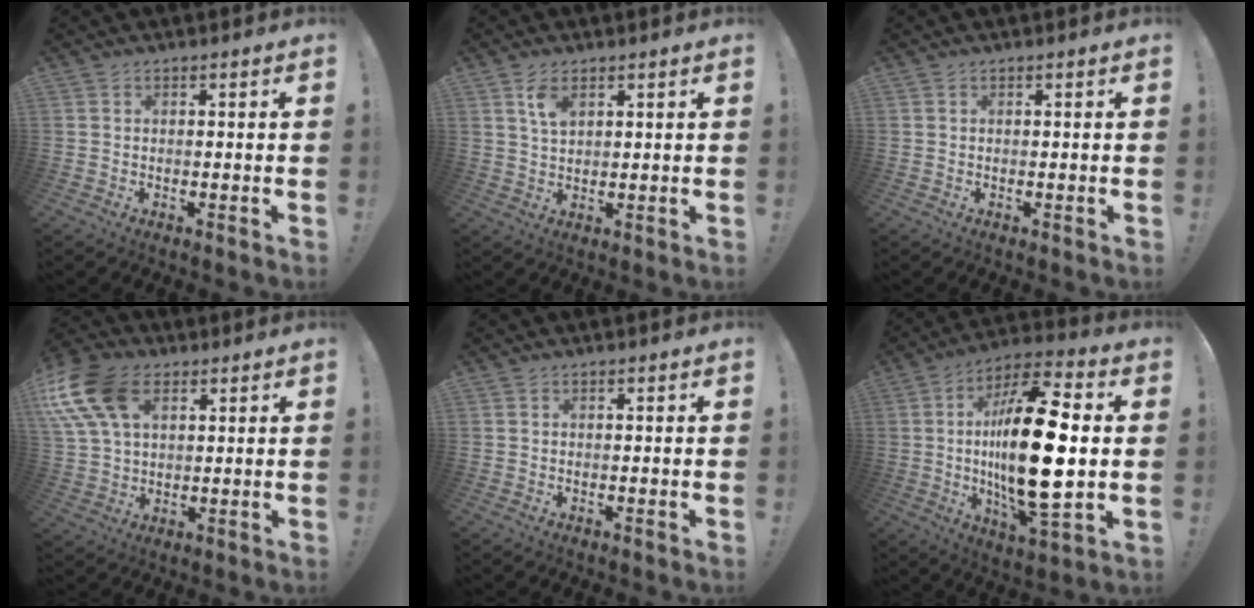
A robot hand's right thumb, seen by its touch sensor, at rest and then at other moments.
{"total": 4.8, "force": [2.7, 2.5, 3.2], "torque": [-0.044, -0.011, 0.045]}
{"total": 0.0}
{"total": 18.0, "force": [7.2, 11.5, 11.8], "torque": [-0.236, -0.028, 0.132]}
{"total": 0.0}
{"total": 25.2, "force": [0.4, 8.7, 23.7], "torque": [-0.431, -0.009, -0.002]}